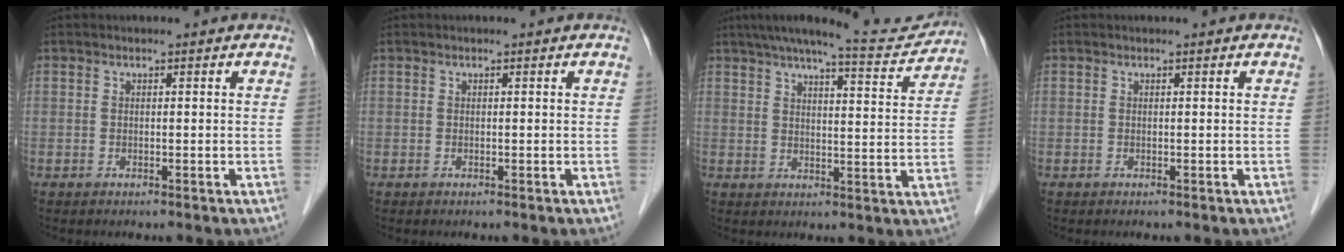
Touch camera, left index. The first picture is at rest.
{"total": 0.0}
{"total": 13.5, "force": [12.3, 1.0, 5.3], "torque": [-0.076, -0.004, 0.158]}
{"total": 0.0}